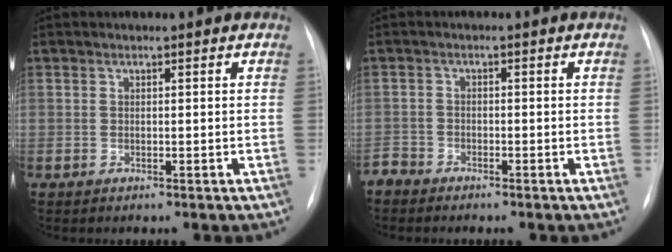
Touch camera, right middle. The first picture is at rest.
{"total": 2.2, "force": [-2.1, 0.6, -0.2], "torque": [0.008, -0.002, -0.040]}